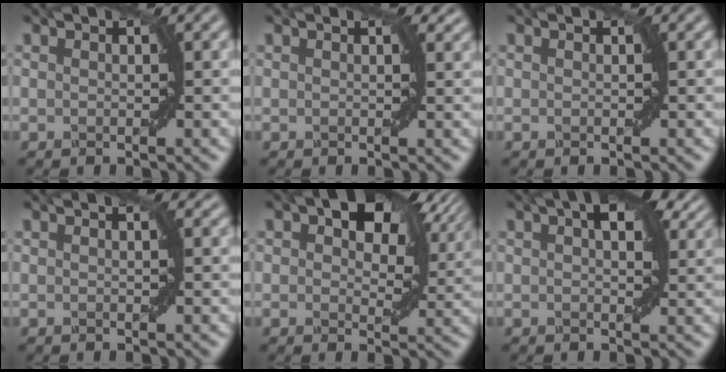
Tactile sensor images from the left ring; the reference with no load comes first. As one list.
[{"total": 1.2, "force": [1.0, 0.4, 0.6], "torque": [-0.006, -0.003, 0.012]}, {"total": 0.0}, {"total": 0.7, "force": [0.6, 0.2, 0.2], "torque": [-0.005, -0.003, 0.005]}, {"total": 9.8, "force": [4.6, 5.1, 7.0], "torque": [-0.087, 0.015, 0.064]}, {"total": 6.2, "force": [3.0, 2.8, 4.7], "torque": [-0.054, 0.019, 0.036]}]